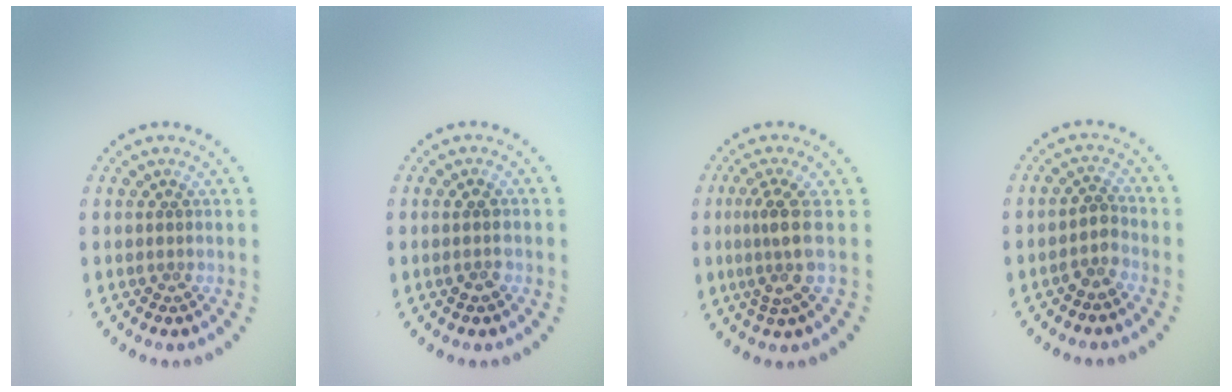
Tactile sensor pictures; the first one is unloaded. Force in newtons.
{"total": 1.5, "press": 1.5, "slide": 0.2}
{"total": 3.1, "press": 2.2, "slide": 2.1}
{"total": 1.9, "press": 1.5, "slide": 1.1}